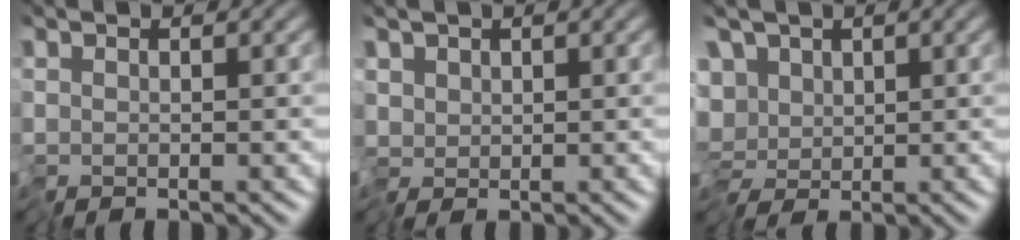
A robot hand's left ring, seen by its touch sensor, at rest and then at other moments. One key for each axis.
{"total": 1.8, "fx": -0.5, "fy": 1.2, "fz": 1.2, "tx": -0.016, "ty": 0.005, "tz": -0.018}
{"total": 6.3, "fx": -0.1, "fy": 4.8, "fz": 4.1, "tx": -0.037, "ty": 0.013, "tz": -0.026}